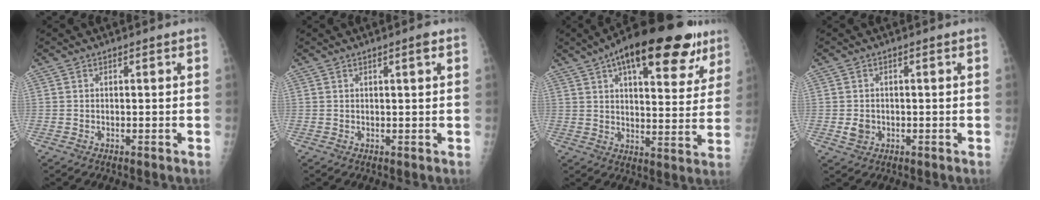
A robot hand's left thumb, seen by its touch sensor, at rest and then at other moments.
{"total": 1.7, "force": [0.9, 0.0, 1.5], "torque": [-0.024, -0.002, 0.013]}
{"total": 24.7, "force": [14.0, 9.7, 17.9], "torque": [-0.232, -0.009, 0.200]}
{"total": 2.3, "force": [-0.3, 2.0, 1.2], "torque": [-0.013, 0.001, -0.001]}